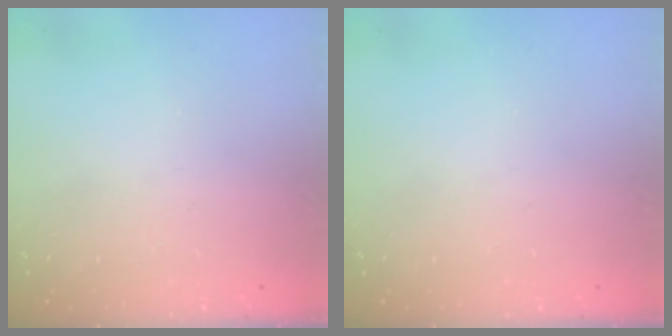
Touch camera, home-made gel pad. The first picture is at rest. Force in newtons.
{"total": 0.0}